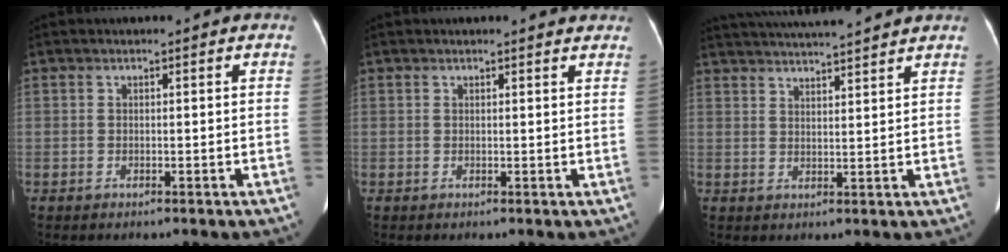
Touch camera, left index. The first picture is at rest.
{"total": 4.8, "force": [4.5, 0.7, 1.3], "torque": [-0.009, 0.006, 0.035]}
{"total": 13.5, "force": [12.5, 0.4, 4.9], "torque": [-0.090, 0.029, 0.180]}